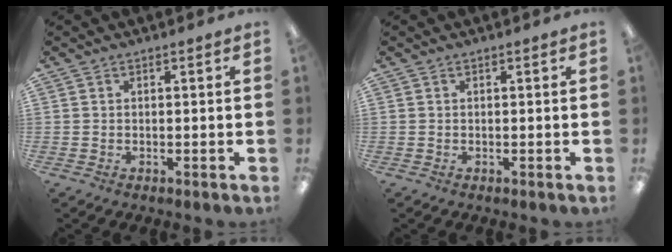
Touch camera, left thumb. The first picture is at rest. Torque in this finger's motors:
{"motor_torque": [0.00, 0.00, 0.00, 0.00, 0.00]}